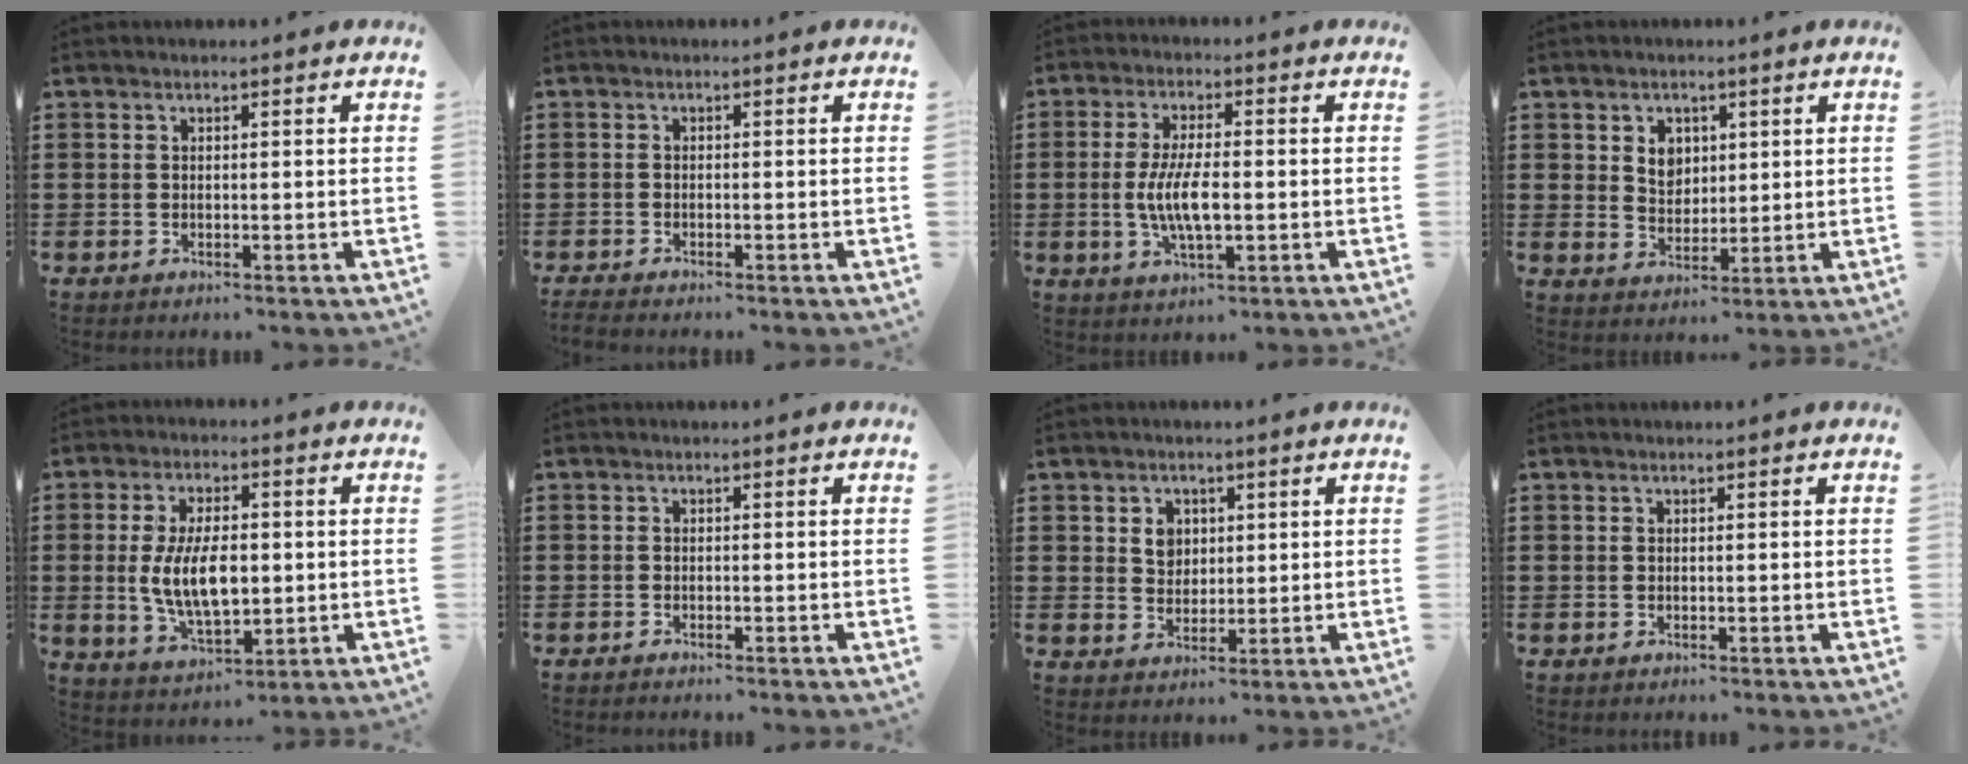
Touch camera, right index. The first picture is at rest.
{"total": 1.1, "force": [-1.1, -0.1, 0.3], "torque": [-0.005, -0.003, -0.020]}
{"total": 7.3, "force": [-0.9, 2.4, 6.8], "torque": [-0.147, -0.005, -0.024]}
{"total": 3.8, "force": [1.7, 3.1, 1.4], "torque": [-0.033, 0.009, 0.029]}
{"total": 9.2, "force": [-0.1, 4.6, 7.9], "torque": [-0.164, 0.000, -0.007]}
{"total": 0.6, "force": [-0.6, 0.0, 0.0], "torque": [-0.002, -0.002, -0.013]}
{"total": 3.3, "force": [1.2, 2.7, 1.4], "torque": [-0.030, 0.007, 0.019]}
{"total": 0.0}